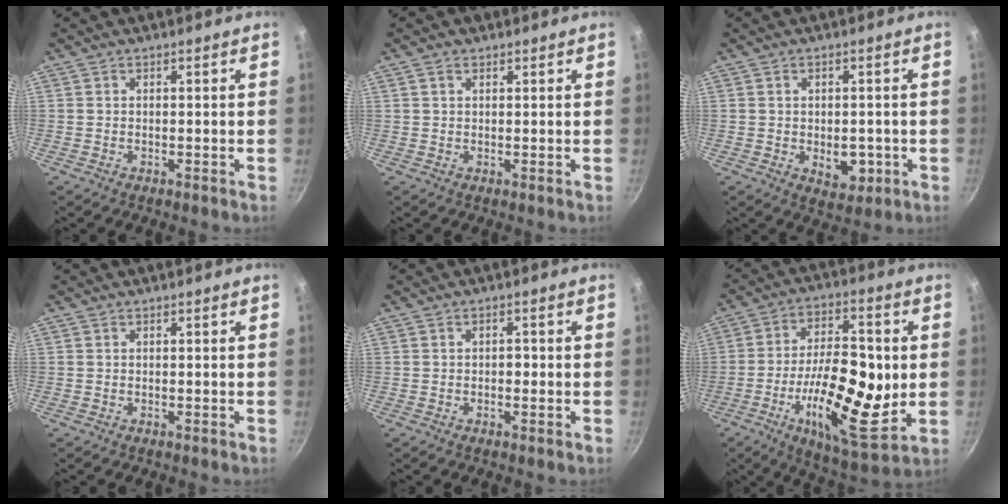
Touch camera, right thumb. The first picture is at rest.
{"total": 1.7, "force": [1.0, 1.1, 0.9], "torque": [-0.012, -0.001, 0.017]}
{"total": 5.9, "force": [-1.2, 3.7, 4.4], "torque": [-0.041, -0.003, -0.009]}
{"total": 0.0}
{"total": 1.7, "force": [-0.3, 1.1, 1.3], "torque": [-0.016, 0.003, -0.005]}
{"total": 21.2, "force": [-2.9, 8.7, 19.1], "torque": [-0.290, -0.007, -0.050]}